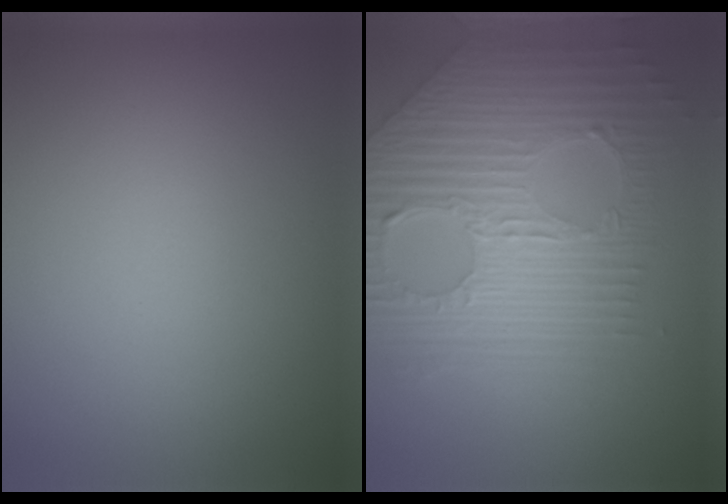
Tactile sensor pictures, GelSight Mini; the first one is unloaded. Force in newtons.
{"total": 9.1, "press": 6.3, "slide": 6.6}